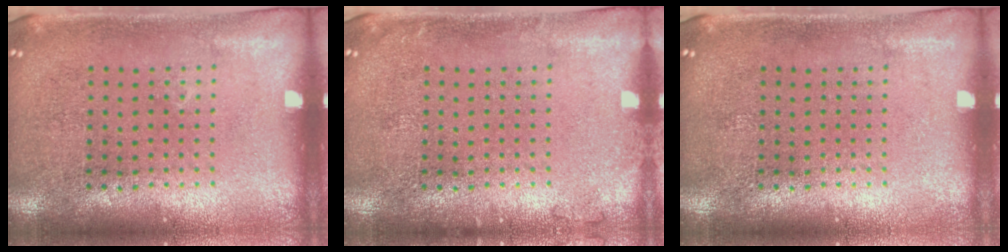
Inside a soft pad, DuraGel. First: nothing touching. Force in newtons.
{"total": 0.8, "press": 0.7, "slide": 0.2}
{"total": 0.0}